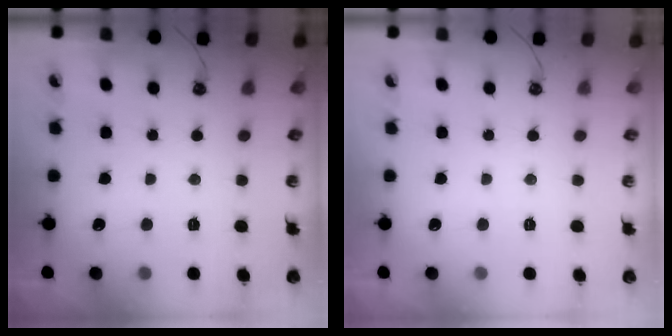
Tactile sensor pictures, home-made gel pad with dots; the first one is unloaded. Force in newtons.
{"total": 0.0}